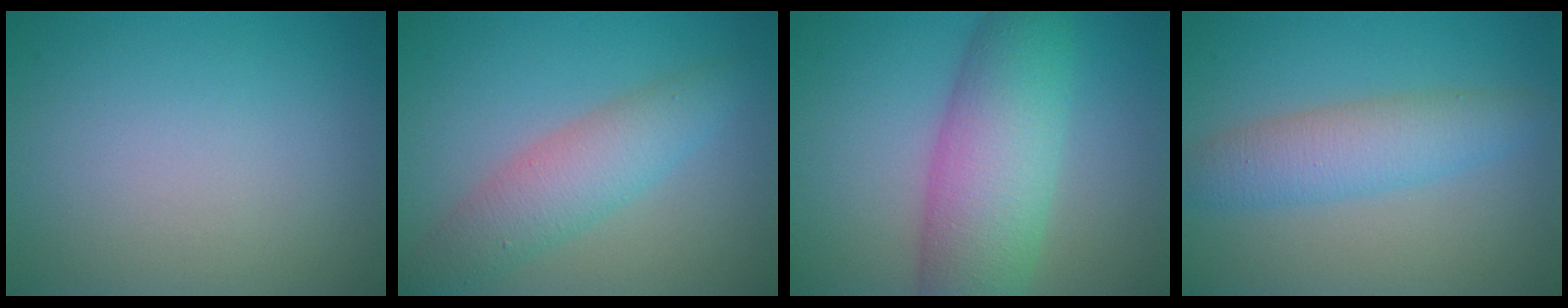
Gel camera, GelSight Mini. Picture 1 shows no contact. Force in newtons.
{"total": 4.4, "press": 4.4, "slide": 0.2}
{"total": 8.3, "press": 8.3, "slide": 0.1}
{"total": 4.2, "press": 4.2, "slide": 0.1}